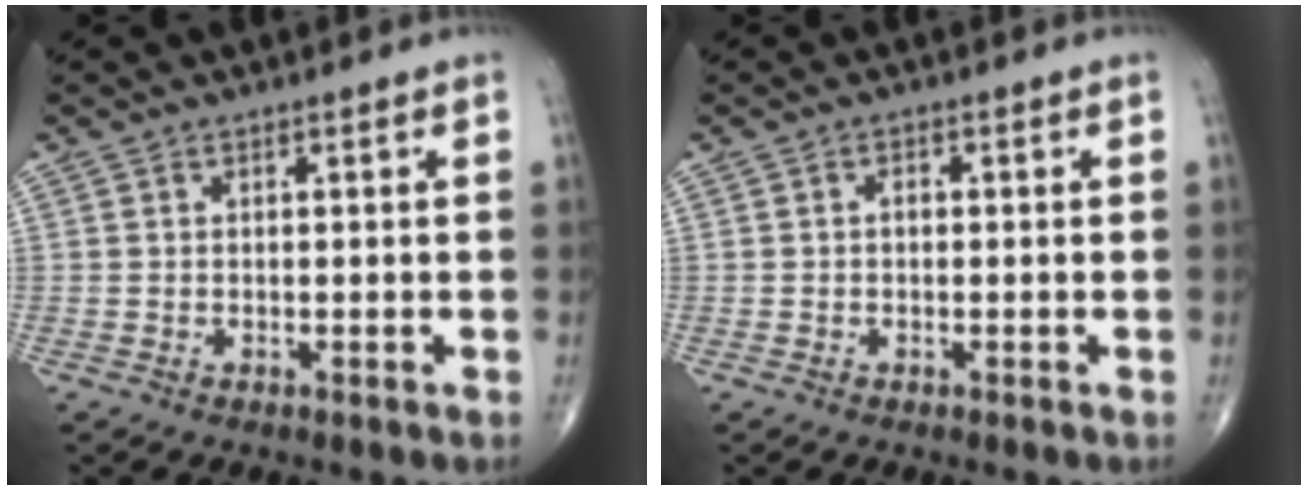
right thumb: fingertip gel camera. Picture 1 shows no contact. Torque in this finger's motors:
{"motor_torque": [0.17, 0.50, 0.10, 0.03, 0.00]}